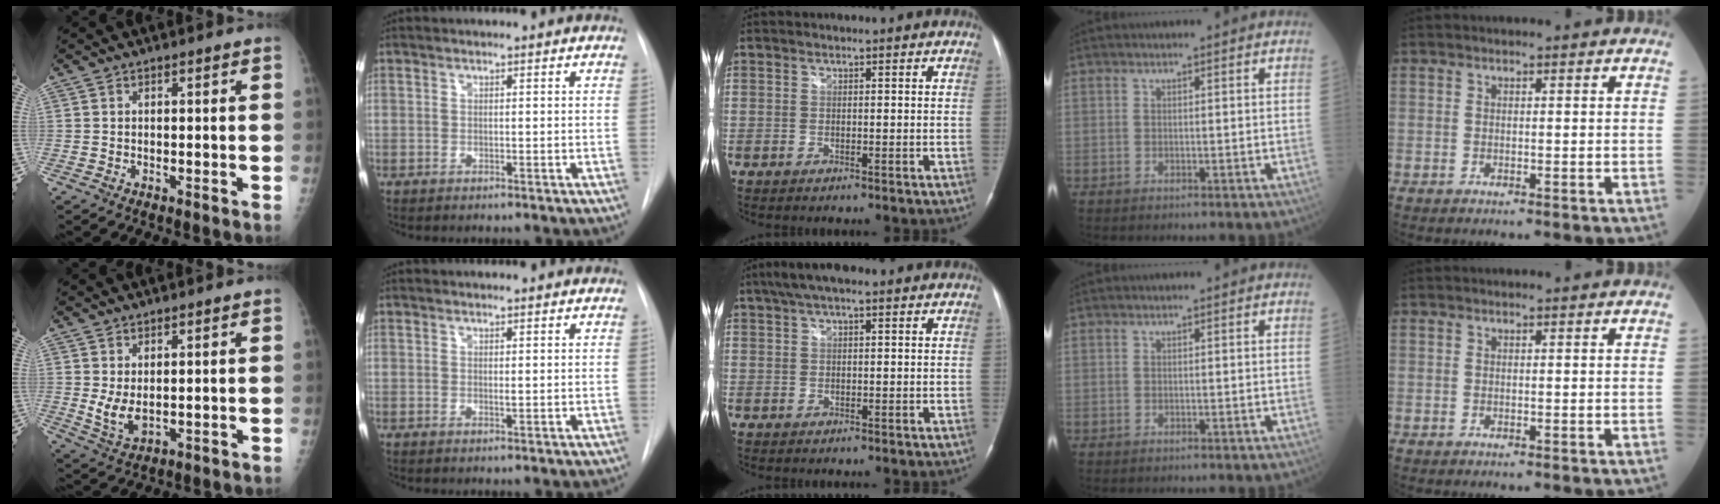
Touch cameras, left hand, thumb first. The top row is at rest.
{"thumb": {"total": 5.0, "force": [1.4, 2.5, 4.1], "torque": [-0.070, -0.015, 0.035]}, "index": {"total": 0.5, "force": [0.5, 0.0, 0.0], "torque": [-0.006, 0.005, 0.005]}, "middle": {"total": 5.1, "force": [3.5, 1.5, 3.4], "torque": [-0.068, 0.033, 0.061]}}